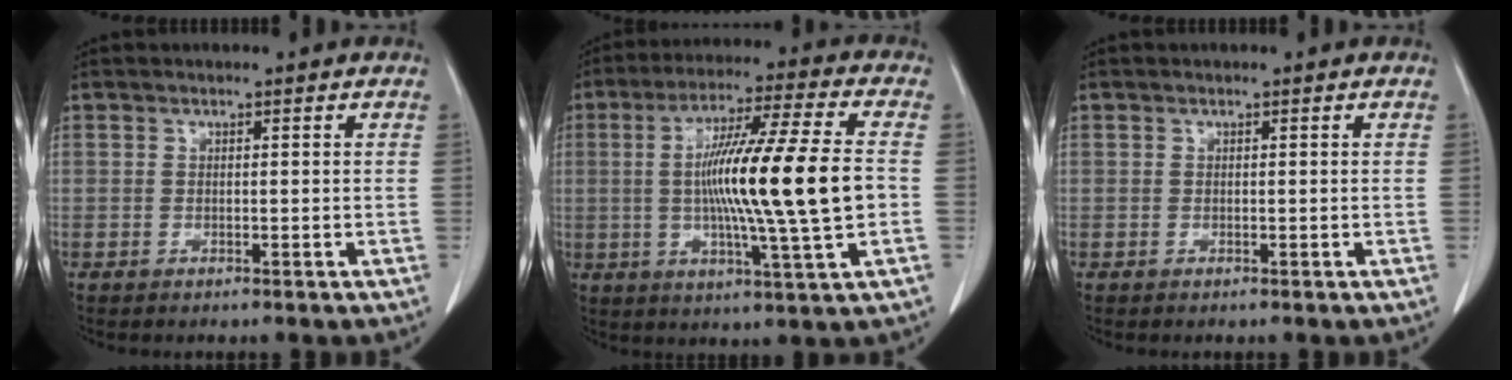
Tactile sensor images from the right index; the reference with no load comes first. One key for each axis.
{"total": 17.4, "fx": -0.6, "fy": -0.2, "fz": 17.3, "tx": -0.301, "ty": -0.003, "tz": -0.018}
{"total": 0.0}